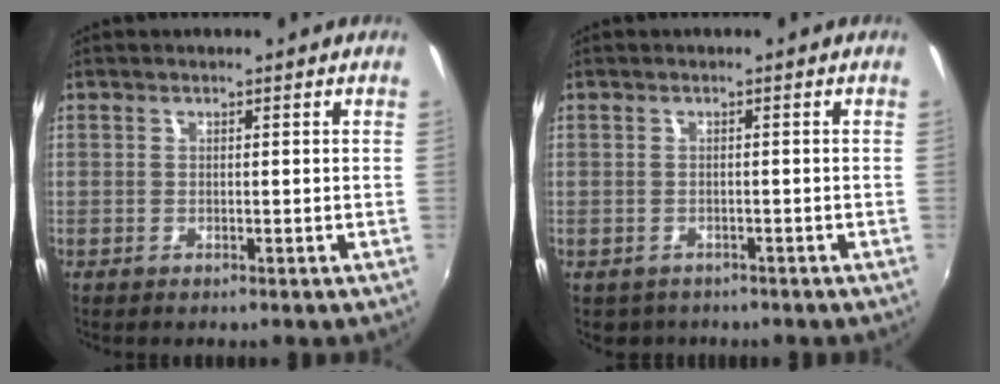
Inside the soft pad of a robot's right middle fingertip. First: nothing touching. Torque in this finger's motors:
{"motor_torque": [0.04, -0.14, -0.02, -0.01]}